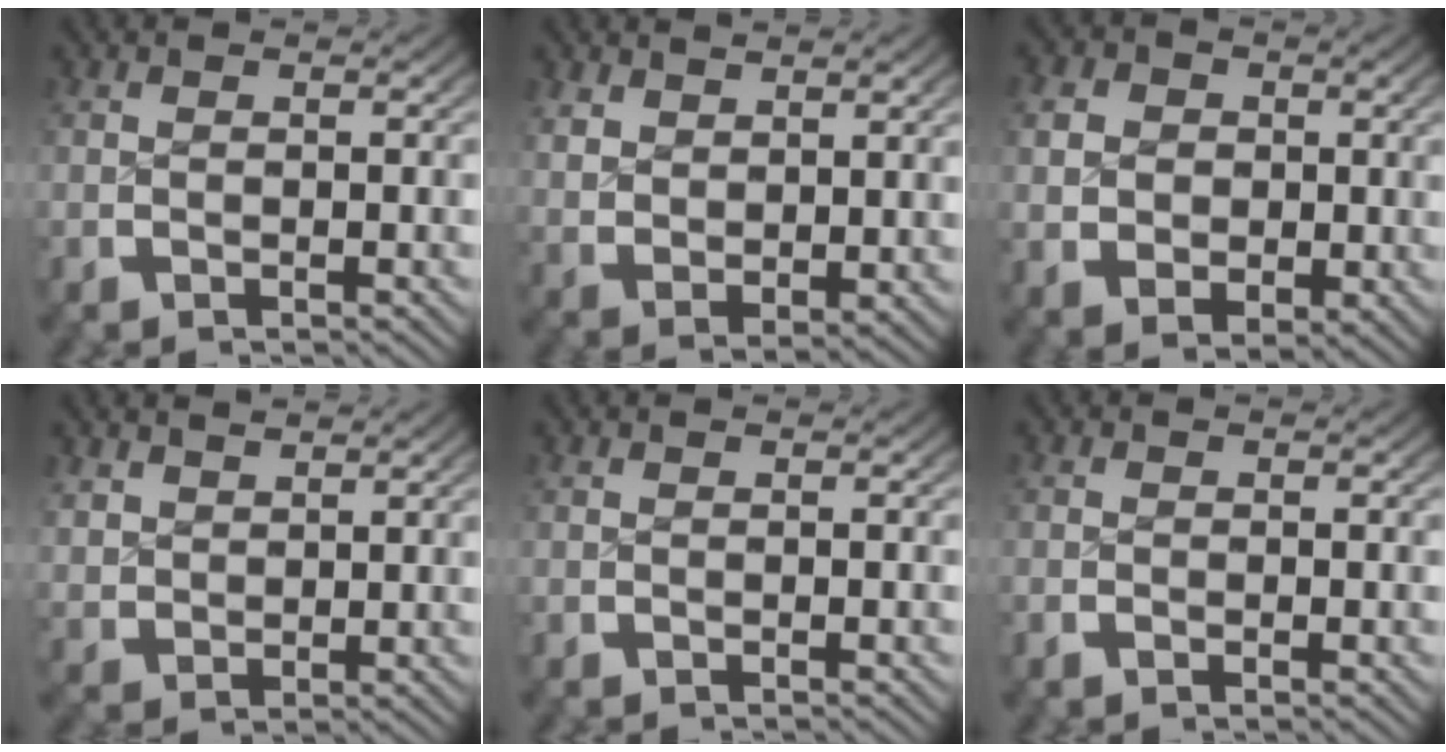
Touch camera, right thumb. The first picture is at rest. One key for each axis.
{"total": 3.5, "fx": 1.9, "fy": 2.0, "fz": 2.1, "tx": -0.038, "ty": -0.010, "tz": 0.049}
{"total": 5.8, "fx": 0.2, "fy": 4.8, "fz": 3.3, "tx": -0.067, "ty": -0.025, "tz": 0.016}
{"total": 2.6, "fx": 2.2, "fy": 1.3, "fz": 0.6, "tx": -0.011, "ty": -0.002, "tz": 0.053}
{"total": 0.0}
{"total": 0.7, "fx": -0.3, "fy": 0.4, "fz": 0.4, "tx": -0.014, "ty": -0.008, "tz": -0.005}